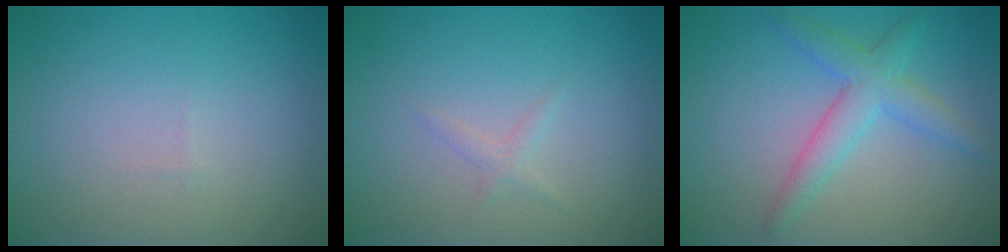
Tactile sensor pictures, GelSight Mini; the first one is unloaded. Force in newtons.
{"total": 0.8, "press": 0.8, "slide": 0.0}
{"total": 3.7, "press": 3.7, "slide": 0.1}